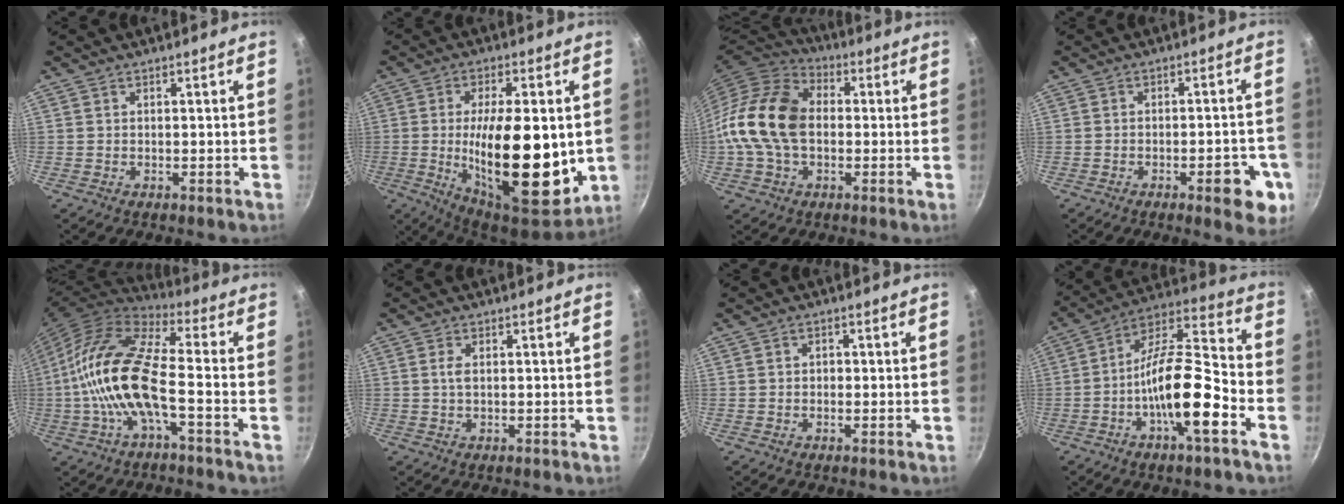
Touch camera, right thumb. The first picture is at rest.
{"total": 23.0, "force": [-1.3, 9.5, 20.8], "torque": [-0.308, -0.016, -0.016]}
{"total": 16.9, "force": [-0.4, 11.8, 12.1], "torque": [-0.209, 0.028, -0.026]}
{"total": 8.4, "force": [-3.5, 3.3, 6.9], "torque": [-0.060, 0.021, -0.039]}
{"total": 17.2, "force": [-3.5, 6.4, 15.6], "torque": [-0.303, 0.037, -0.083]}
{"total": 1.8, "force": [0.3, 1.0, 1.5], "torque": [-0.030, 0.002, 0.006]}
{"total": 1.2, "force": [-0.1, 1.0, 0.6], "torque": [-0.006, 0.005, -0.004]}
{"total": 17.1, "force": [-6.2, 5.3, 15.0], "torque": [-0.246, 0.049, -0.117]}